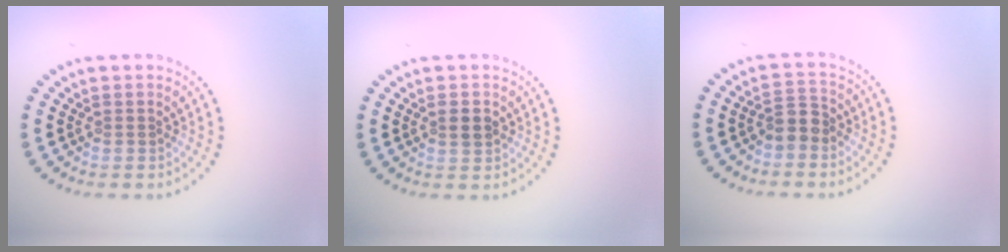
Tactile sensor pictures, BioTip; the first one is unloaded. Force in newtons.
{"total": 1.5, "press": 1.5, "slide": 0.1}
{"total": 2.0, "press": 1.8, "slide": 1.0}